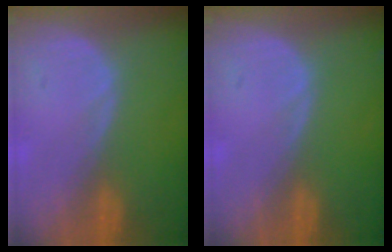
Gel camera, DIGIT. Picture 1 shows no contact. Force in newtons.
{"total": 0.0}